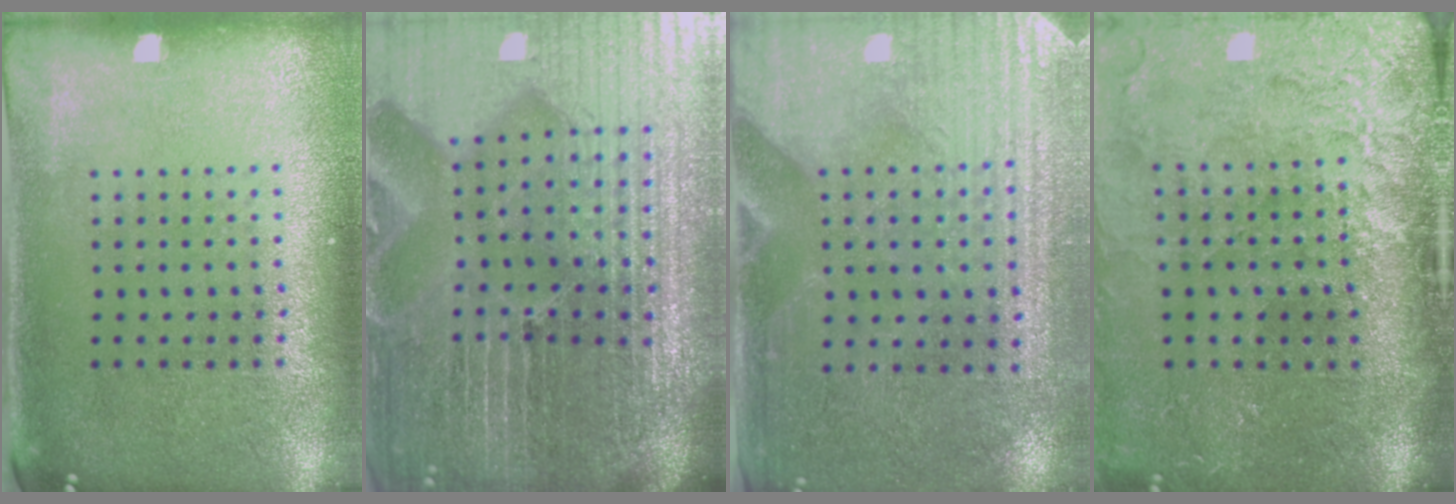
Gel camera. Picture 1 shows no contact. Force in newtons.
{"total": 7.3, "press": 6.3, "slide": 3.5}
{"total": 3.5, "press": 3.1, "slide": 1.5}
{"total": 4.6, "press": 3.6, "slide": 2.8}